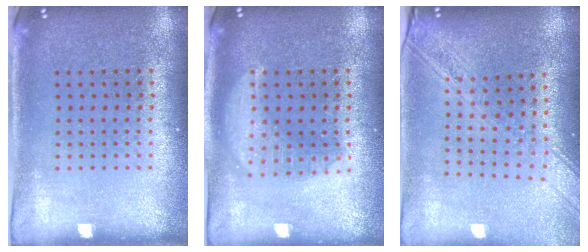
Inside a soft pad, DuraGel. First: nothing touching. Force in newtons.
{"total": 3.0, "press": 3.0, "slide": 0.4}
{"total": 2.0, "press": 1.8, "slide": 1.0}